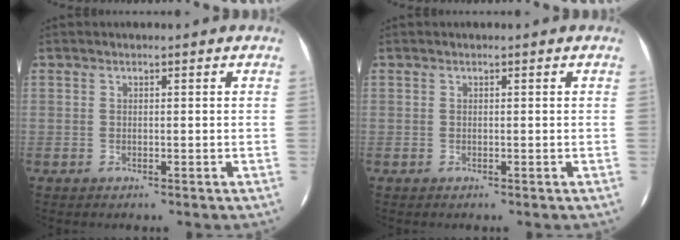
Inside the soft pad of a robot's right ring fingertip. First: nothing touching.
{"total": 0.0}